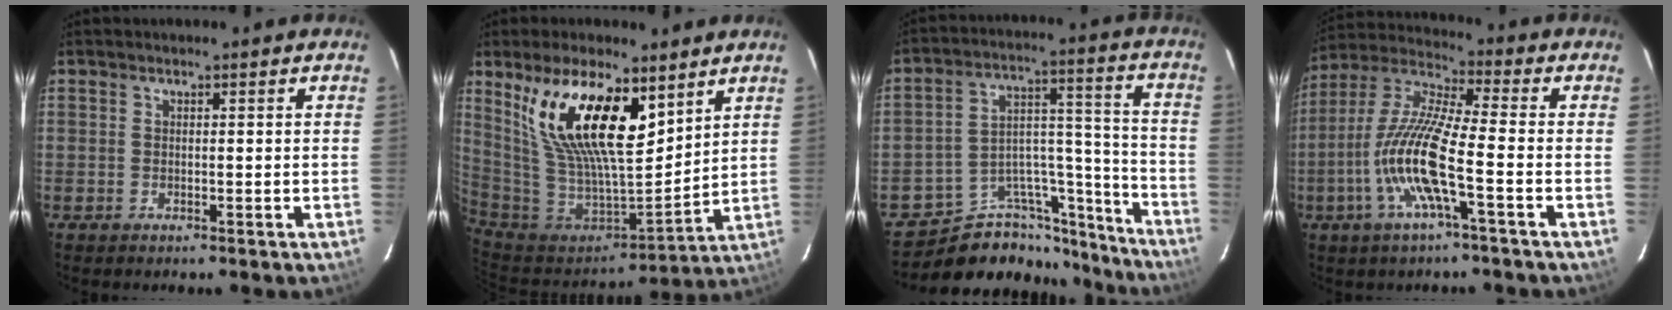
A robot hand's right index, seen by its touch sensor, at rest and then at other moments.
{"total": 20.0, "force": [10.5, 8.1, 15.0], "torque": [-0.284, 0.011, 0.208]}
{"total": 19.5, "force": [-16.9, 8.4, 4.8], "torque": [-0.070, 0.077, -0.245]}
{"total": 13.2, "force": [-4.4, 1.2, 12.4], "torque": [-0.258, -0.002, -0.093]}